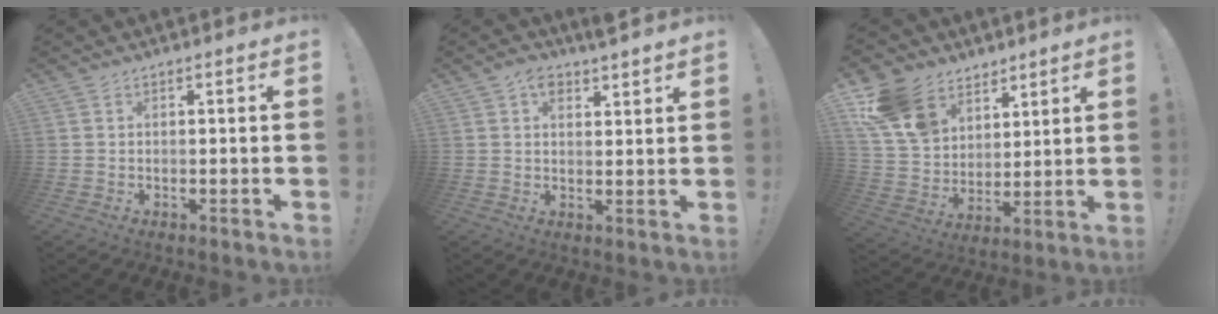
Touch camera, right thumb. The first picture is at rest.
{"total": 4.7, "force": [3.5, 2.2, 2.1], "torque": [-0.026, -0.013, 0.062]}
{"total": 16.6, "force": [9.9, 11.6, 6.6], "torque": [-0.133, -0.052, 0.194]}